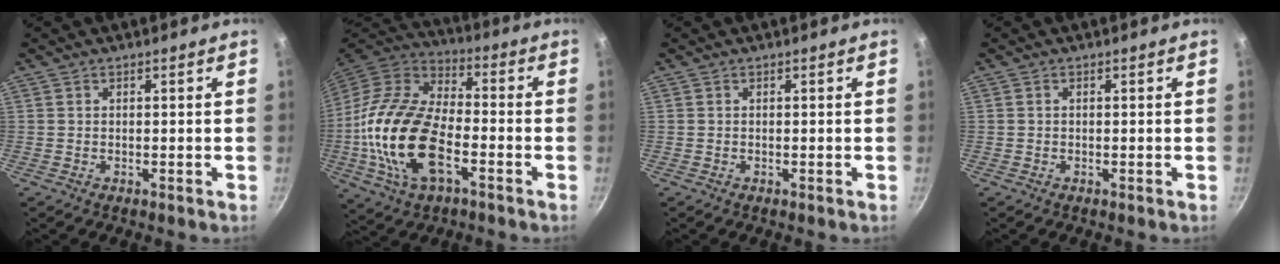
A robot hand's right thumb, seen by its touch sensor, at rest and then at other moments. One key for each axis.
{"total": 22.0, "fx": -5.5, "fy": 11.9, "fz": 17.7, "tx": -0.338, "ty": 0.027, "tz": -0.117}
{"total": 0.0}
{"total": 0.0}